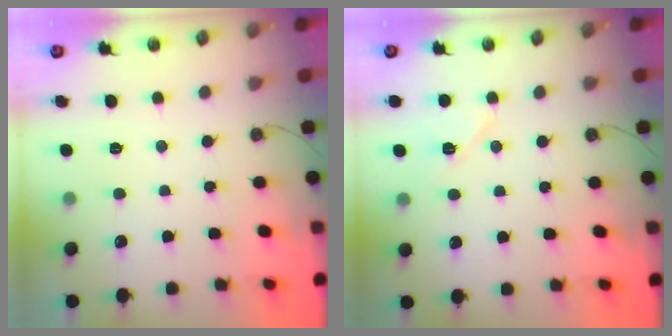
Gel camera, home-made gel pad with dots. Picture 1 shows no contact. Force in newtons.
{"total": 7.3, "press": 7.2, "slide": 1.2}